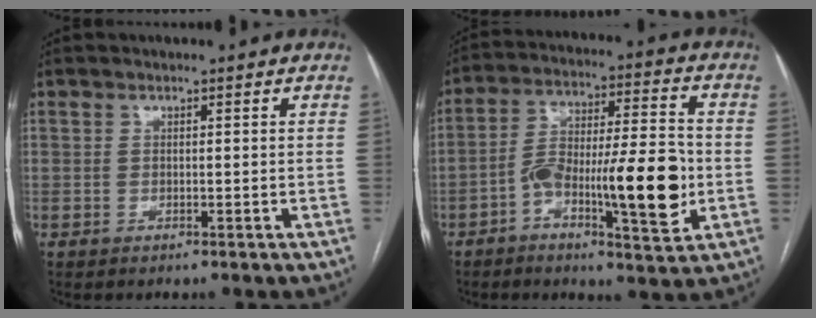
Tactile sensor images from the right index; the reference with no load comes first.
{"total": 14.5, "force": [-4.2, 2.9, 13.6], "torque": [-0.229, 0.017, -0.065]}